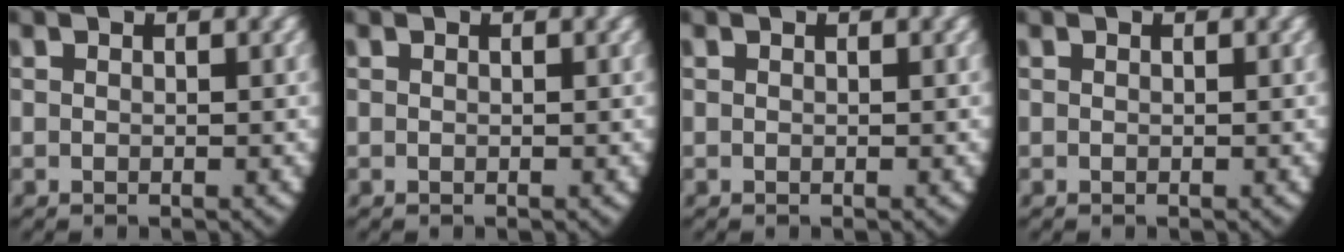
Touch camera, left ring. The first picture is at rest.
{"total": 0.0}
{"total": 0.0}
{"total": 1.2, "force": [-0.2, -1.1, -0.5], "torque": [0.008, -0.012, 0.007]}